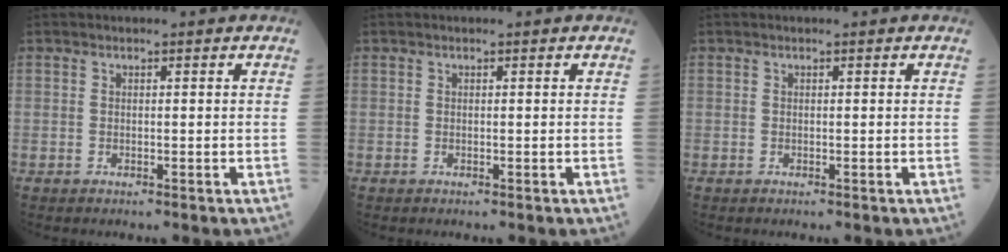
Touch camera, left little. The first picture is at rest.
{"total": 0.0}
{"total": 0.0}